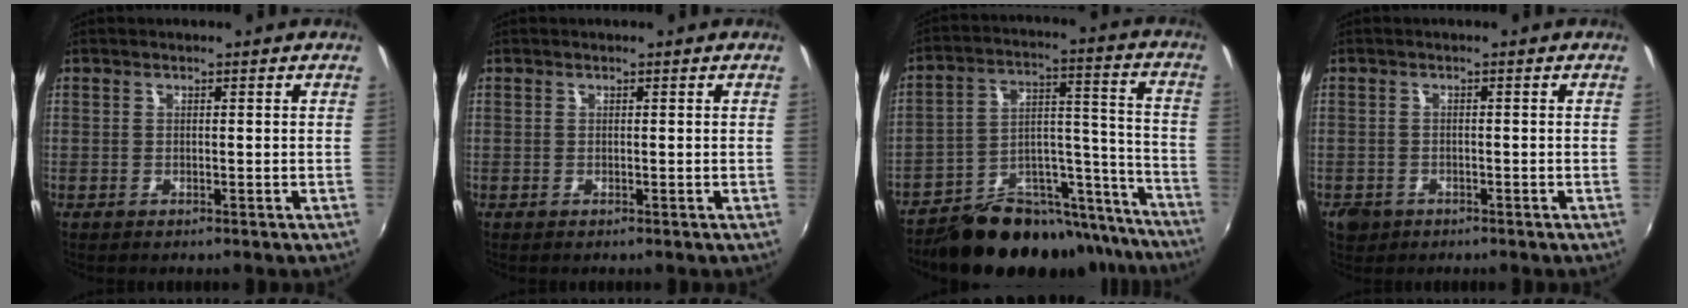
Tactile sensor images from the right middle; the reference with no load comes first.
{"total": 0.0}
{"total": 23.2, "force": [-19.2, 9.3, 9.1], "torque": [-0.126, 0.056, -0.260]}
{"total": 2.9, "force": [-1.7, 2.2, 0.9], "torque": [-0.029, -0.002, -0.027]}